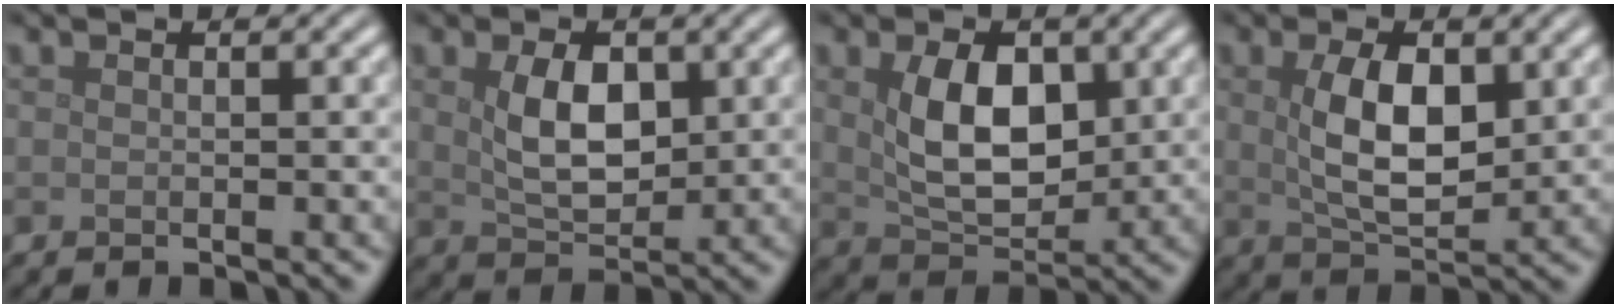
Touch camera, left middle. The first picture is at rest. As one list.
[{"total": 4.7, "force": [1.1, 2.8, 3.7], "torque": [-0.075, -0.003, 0.023]}, {"total": 6.2, "force": [1.2, 3.7, 4.8], "torque": [-0.092, -0.004, 0.027]}, {"total": 5.9, "force": [1.1, 3.0, 5.0], "torque": [-0.099, -0.002, 0.025]}]